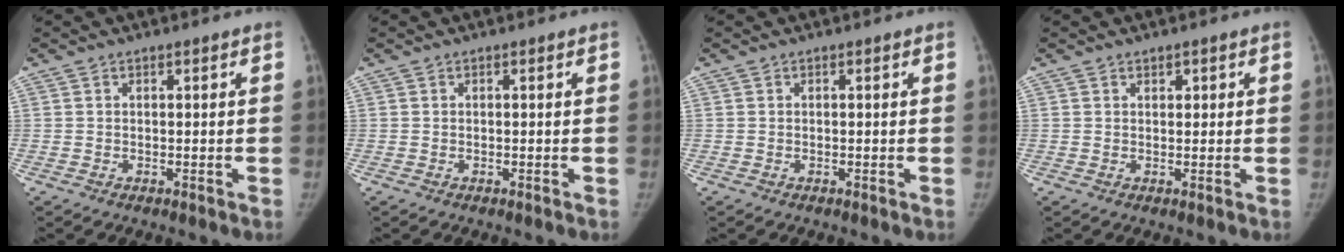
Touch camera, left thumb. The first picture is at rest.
{"total": 0.0}
{"total": 0.0}
{"total": 1.2, "force": [0.7, 0.8, 0.6], "torque": [0.002, -0.003, 0.010]}